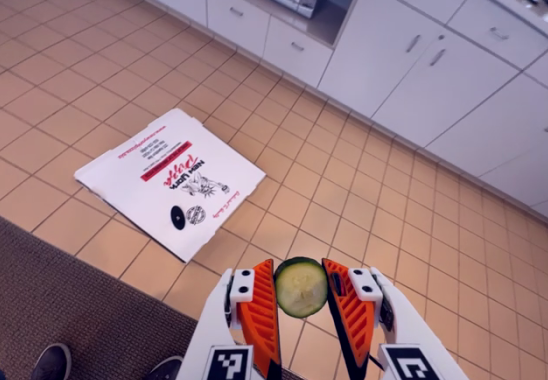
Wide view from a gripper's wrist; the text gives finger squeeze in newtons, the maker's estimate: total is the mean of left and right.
{"total": 7.7, "left": 7.5, "right": 7.9}